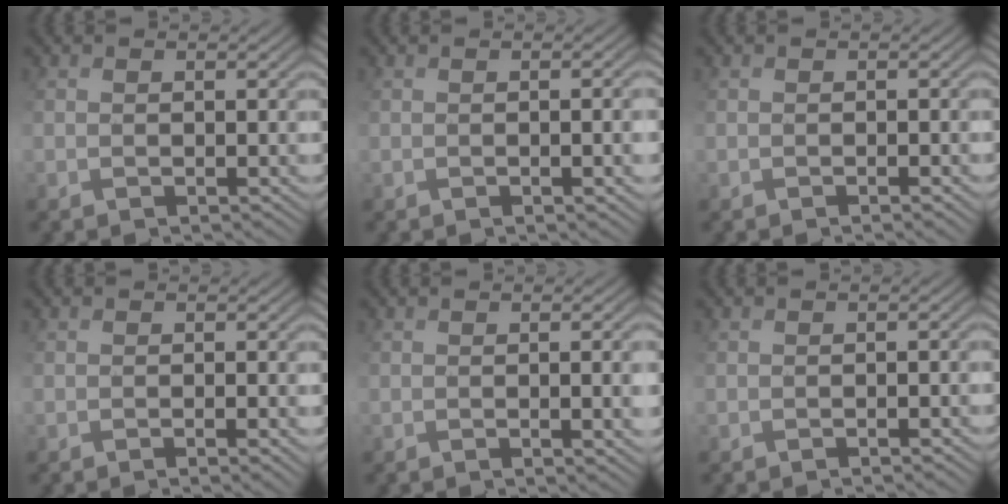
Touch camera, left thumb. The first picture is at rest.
{"total": 4.4, "force": [-0.8, 1.5, 4.1], "torque": [-0.046, -0.001, 0.003]}
{"total": 1.5, "force": [-0.9, 0.3, 1.2], "torque": [-0.010, 0.003, 0.002]}
{"total": 2.2, "force": [-0.9, 0.8, 1.9], "torque": [-0.030, -0.003, 0.003]}
{"total": 5.5, "force": [-0.5, 2.2, 5.0], "torque": [-0.056, -0.005, 0.011]}
{"total": 1.5, "force": [-1.0, 0.3, 1.1], "torque": [-0.005, 0.006, 0.000]}